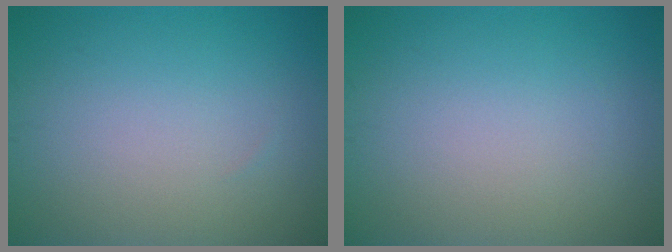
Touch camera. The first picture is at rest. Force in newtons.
{"total": 0.0}